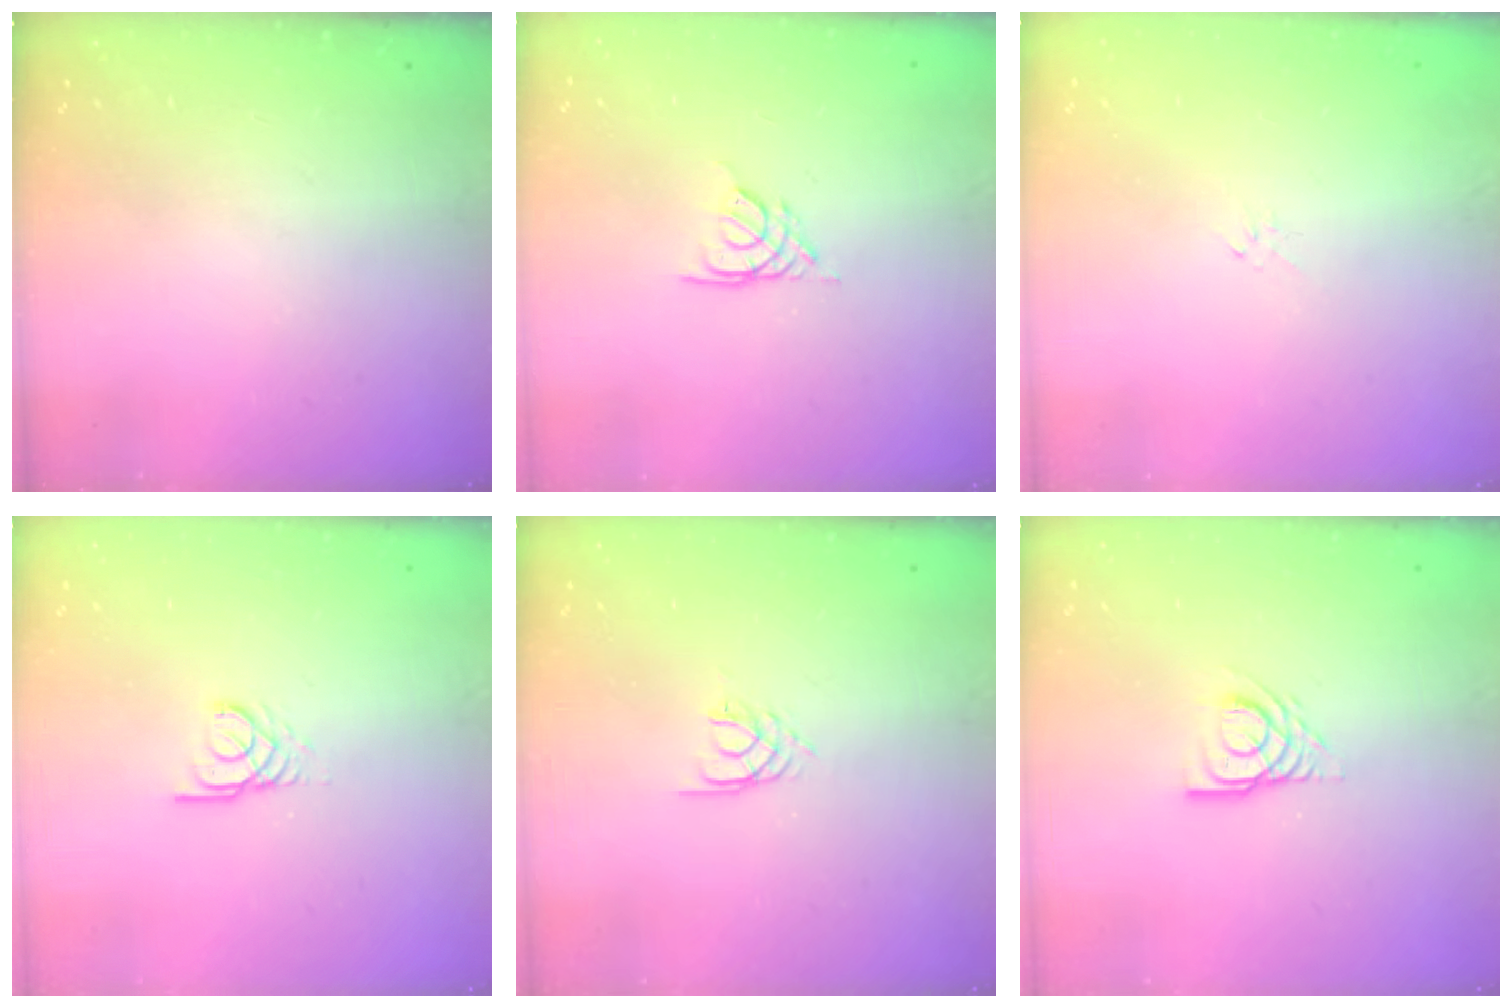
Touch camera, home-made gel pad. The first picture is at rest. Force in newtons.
{"total": 2.7, "press": 2.7, "slide": 0.4}
{"total": 0.7, "press": 0.5, "slide": 0.4}
{"total": 2.7, "press": 2.7, "slide": 0.1}
{"total": 1.9, "press": 1.9, "slide": 0.2}
{"total": 6.1, "press": 6.0, "slide": 0.5}